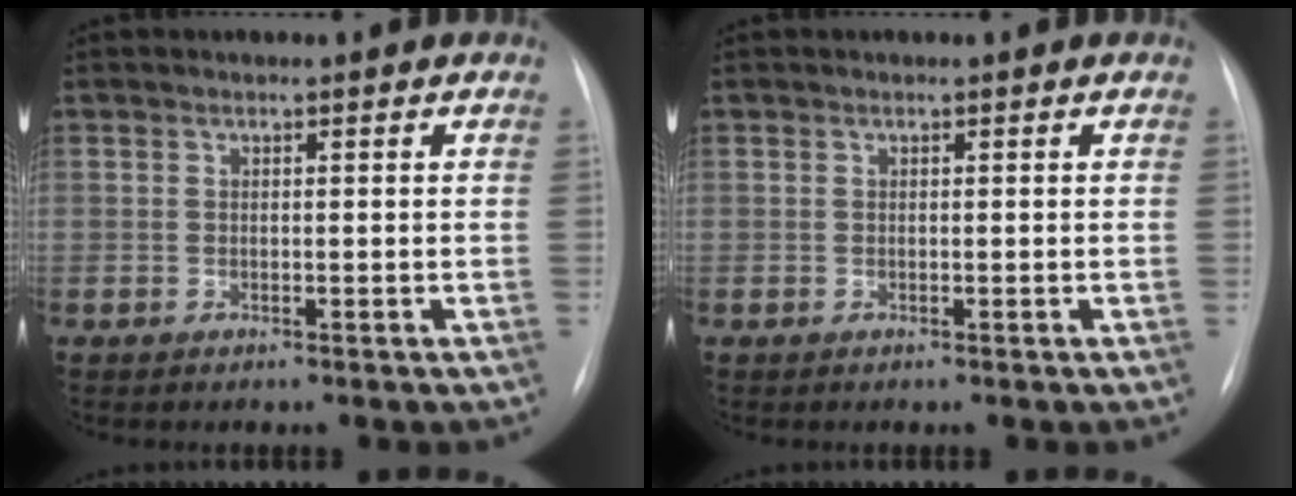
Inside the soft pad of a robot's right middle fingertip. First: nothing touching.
{"total": 0.0}